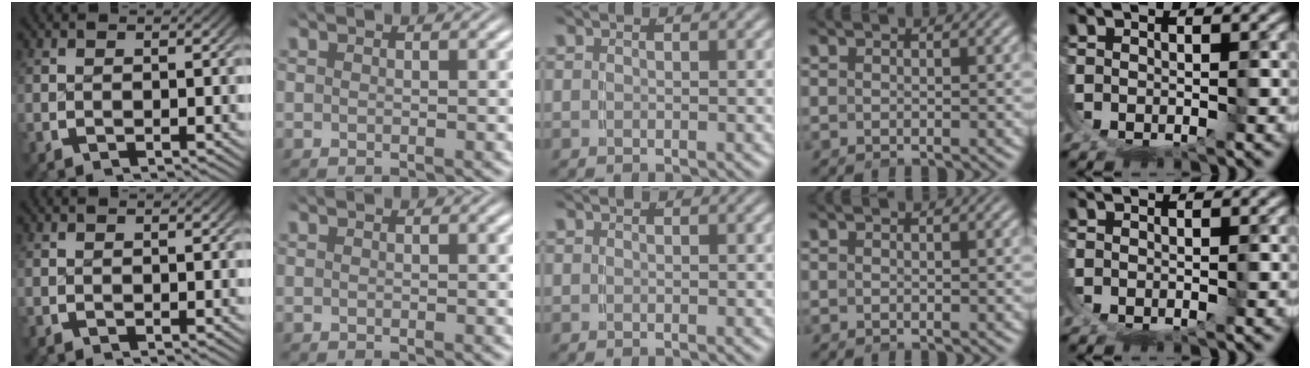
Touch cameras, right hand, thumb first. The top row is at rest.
{}